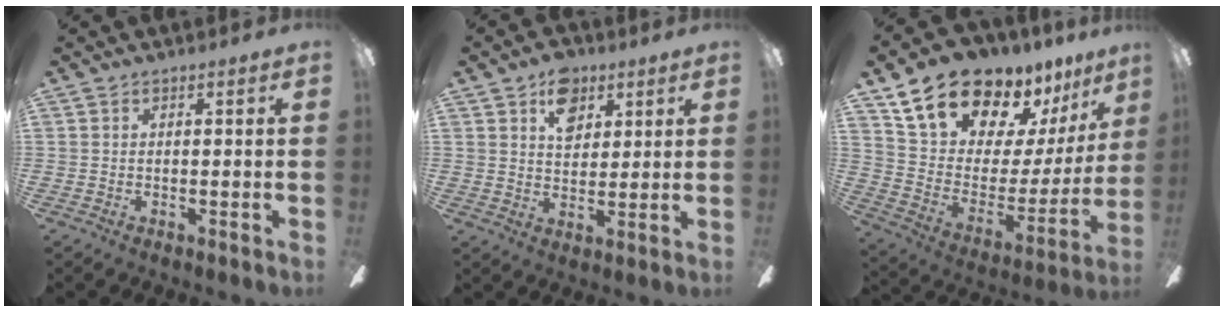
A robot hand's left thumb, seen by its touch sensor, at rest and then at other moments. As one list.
[{"total": 9.1, "force": [4.9, 6.2, 4.6], "torque": [-0.049, -0.010, 0.084]}, {"total": 20.1, "force": [16.2, 9.1, 7.6], "torque": [-0.138, -0.116, 0.307]}]